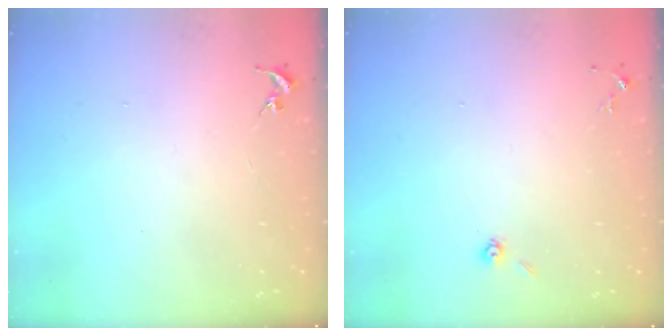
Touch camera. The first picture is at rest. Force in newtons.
{"total": 4.5, "press": 4.4, "slide": 0.9}